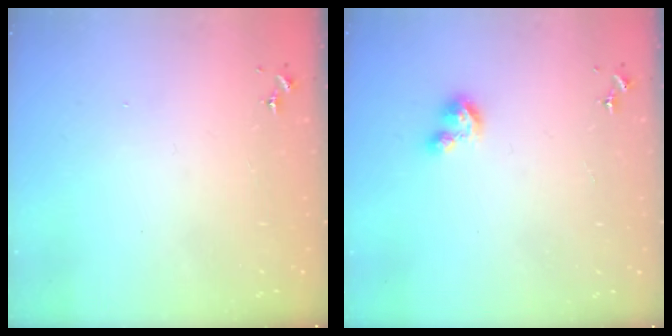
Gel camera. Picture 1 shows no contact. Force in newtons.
{"total": 3.9, "press": 3.9, "slide": 0.3}